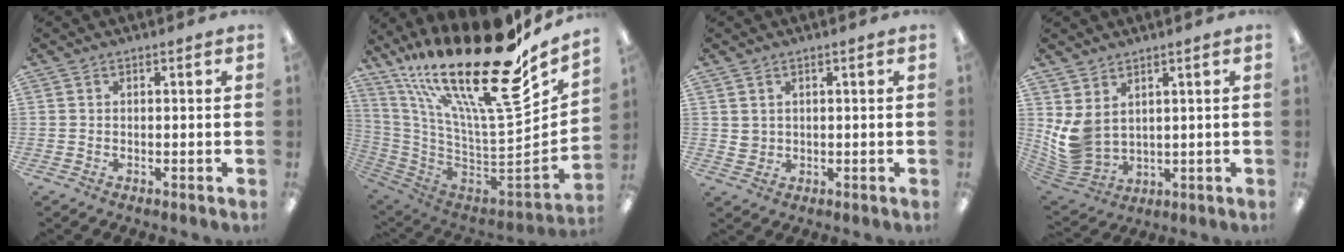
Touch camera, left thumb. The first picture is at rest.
{"total": 29.5, "force": [18.4, 7.7, 21.8], "torque": [-0.343, -0.168, 0.309]}
{"total": 2.6, "force": [1.2, 2.2, 0.4], "torque": [-0.003, 0.001, 0.021]}
{"total": 8.1, "force": [2.6, 5.9, 4.8], "torque": [-0.128, -0.019, 0.053]}